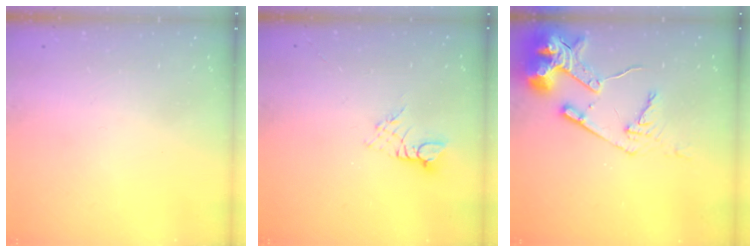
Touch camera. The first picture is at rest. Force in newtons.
{"total": 2.7, "press": 2.7, "slide": 0.3}
{"total": 15.5, "press": 15.4, "slide": 1.8}